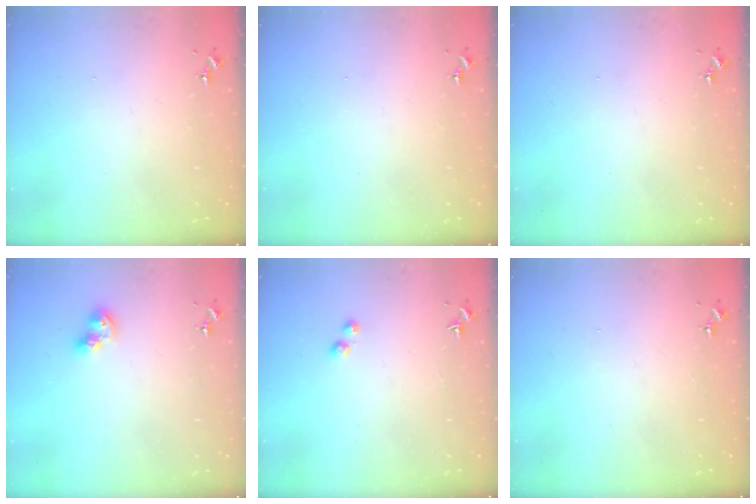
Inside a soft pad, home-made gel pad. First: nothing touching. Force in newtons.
{"total": 0.0}
{"total": 0.0}
{"total": 8.4, "press": 8.3, "slide": 1.0}
{"total": 2.4, "press": 2.3, "slide": 0.9}
{"total": 0.0}